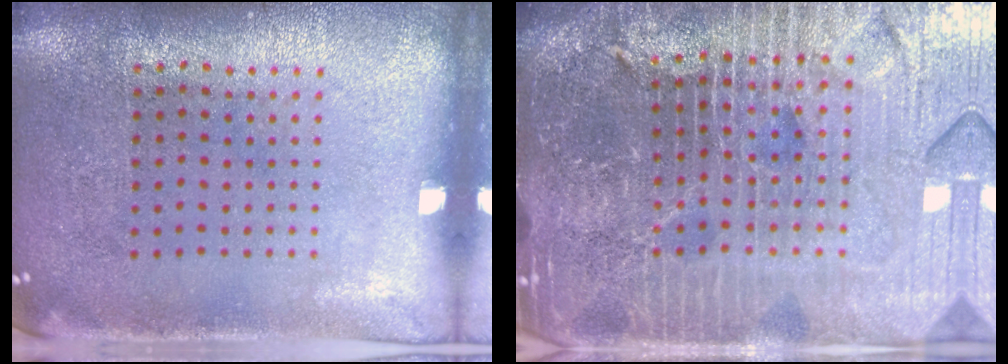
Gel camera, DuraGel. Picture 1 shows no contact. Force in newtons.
{"total": 6.3, "press": 5.6, "slide": 3.0}